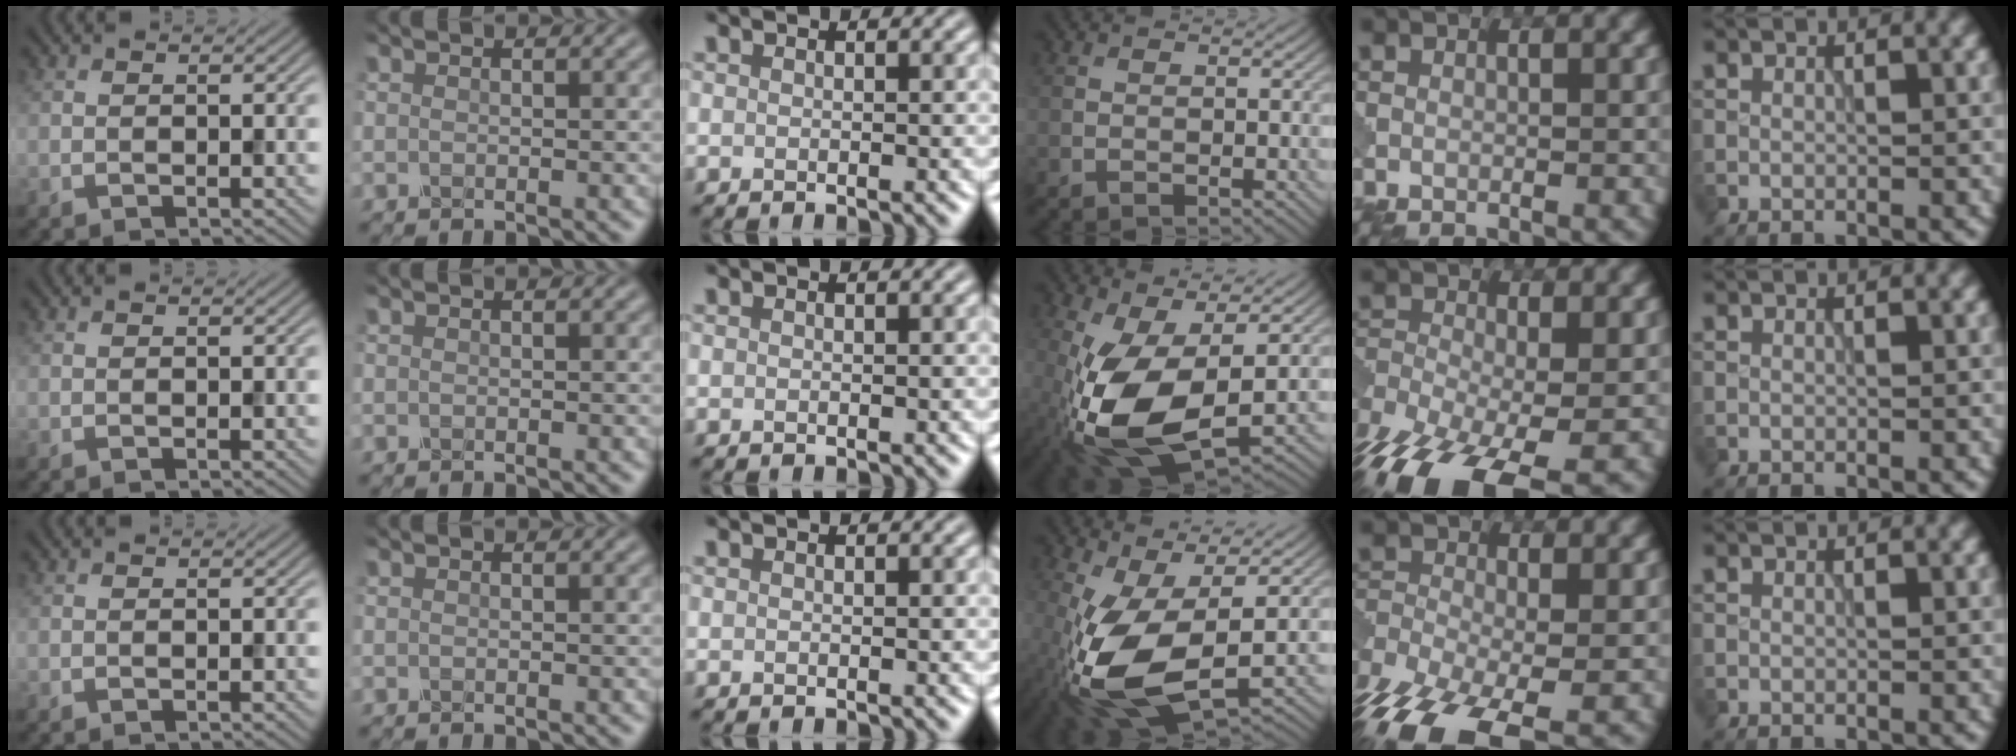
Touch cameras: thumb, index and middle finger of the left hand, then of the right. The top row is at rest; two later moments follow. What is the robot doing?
{"motion": "wrap", "object": "tissue paper"}